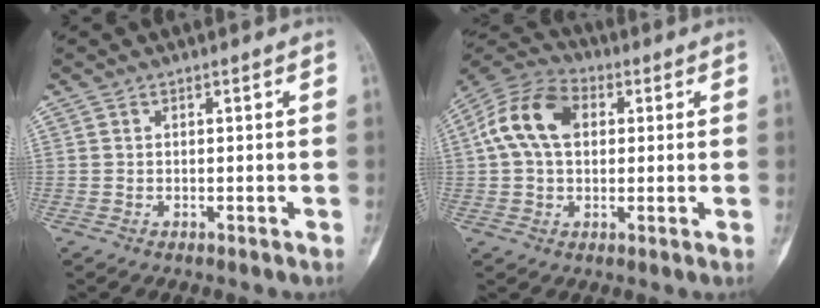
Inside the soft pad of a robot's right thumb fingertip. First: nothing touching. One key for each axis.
{"total": 12.3, "fx": 2.3, "fy": 8.2, "fz": 8.8, "tx": -0.164, "ty": 0.026, "tz": 0.034}